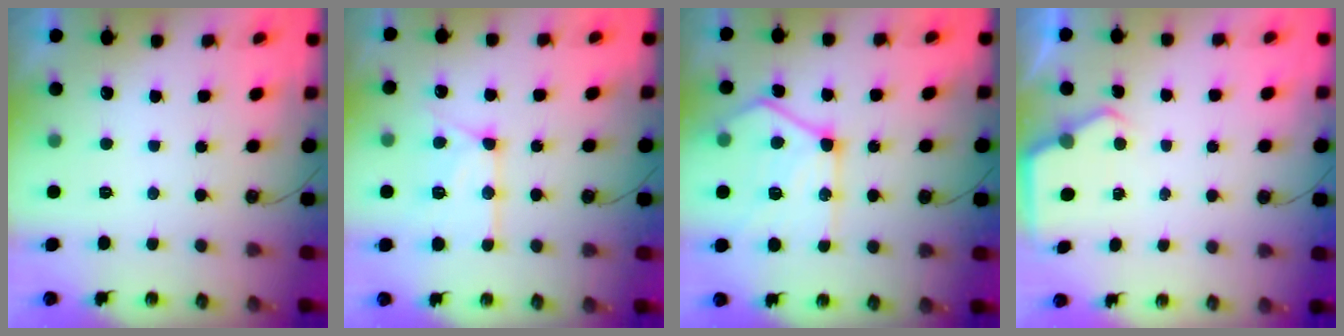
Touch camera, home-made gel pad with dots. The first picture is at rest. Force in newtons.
{"total": 12.6, "press": 12.6, "slide": 0.8}
{"total": 18.1, "press": 18.0, "slide": 1.8}
{"total": 2.6, "press": 2.5, "slide": 0.4}